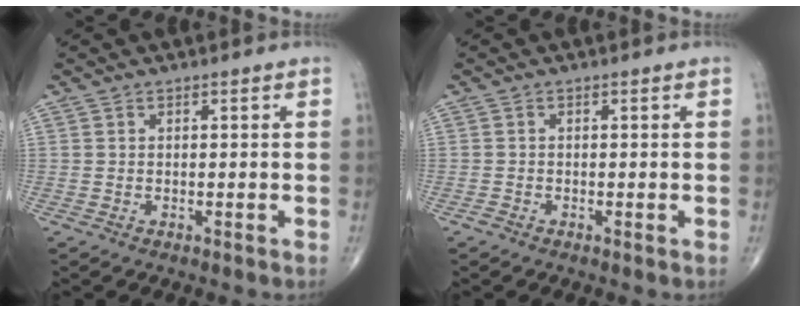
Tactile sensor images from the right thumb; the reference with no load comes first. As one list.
[{"total": 0.7, "force": [-0.4, 0.4, 0.5], "torque": [-0.008, -0.002, -0.011]}]